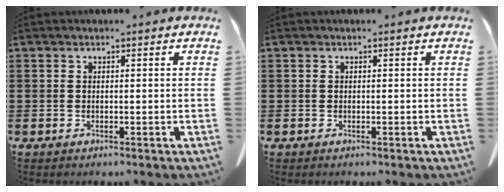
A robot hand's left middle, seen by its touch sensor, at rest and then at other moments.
{"total": 0.0}